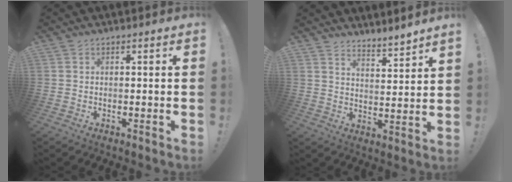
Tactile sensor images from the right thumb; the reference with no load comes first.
{"total": 5.2, "force": [4.9, 0.1, 1.7], "torque": [-0.019, -0.052, 0.083]}